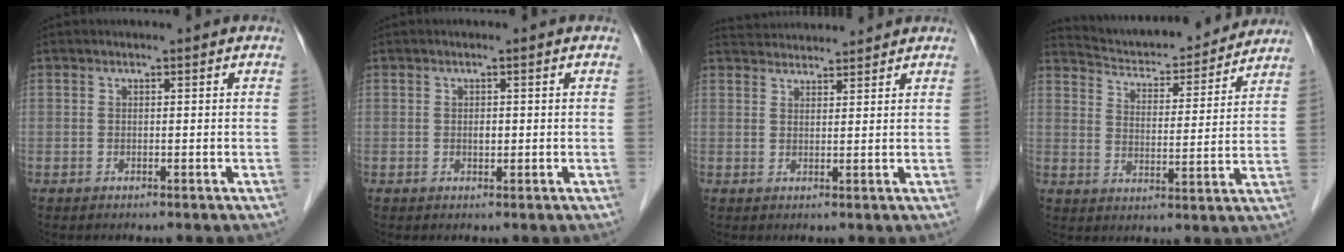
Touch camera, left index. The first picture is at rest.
{"total": 1.0, "force": [0.0, 0.6, 0.8], "torque": [-0.015, 0.000, 0.000]}
{"total": 6.1, "force": [6.0, 0.7, 0.9], "torque": [-0.019, 0.036, 0.091]}
{"total": 17.5, "force": [16.6, 2.9, 4.5], "torque": [-0.067, 0.002, 0.234]}